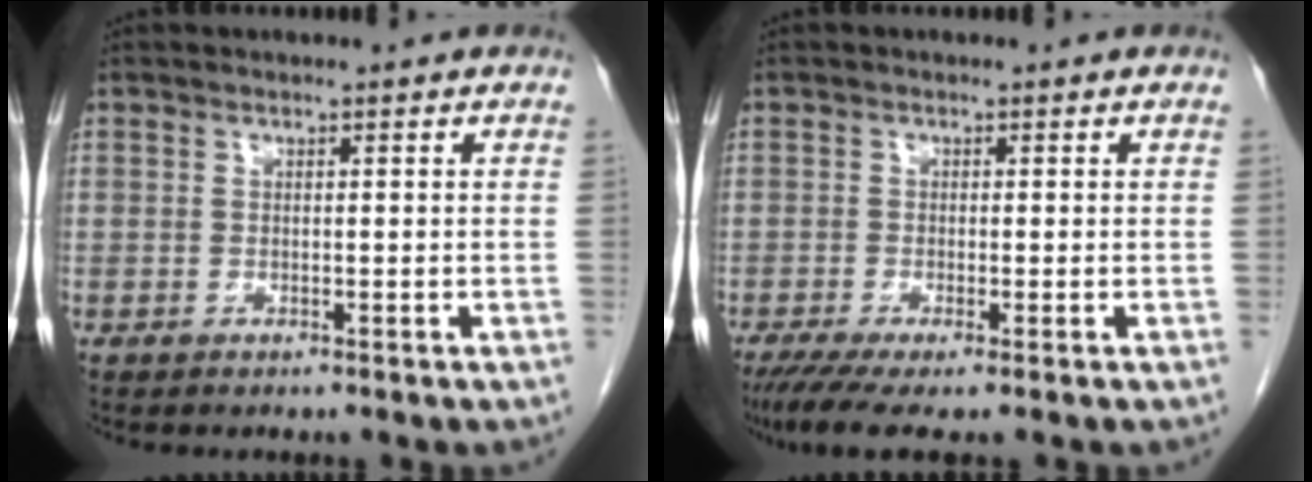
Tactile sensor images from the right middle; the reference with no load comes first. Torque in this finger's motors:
{"motor_torque": [0.77, -0.47, 0.04, 0.06]}